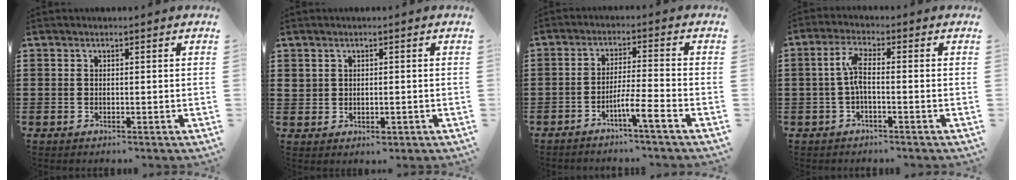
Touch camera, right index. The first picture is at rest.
{"total": 1.4, "force": [0.4, 1.1, 0.7], "torque": [-0.017, 0.003, 0.006]}
{"total": 4.8, "force": [-3.2, -0.3, 3.5], "torque": [-0.068, -0.006, -0.062]}
{"total": 4.2, "force": [-0.5, 1.1, 4.0], "torque": [-0.091, 0.000, -0.016]}